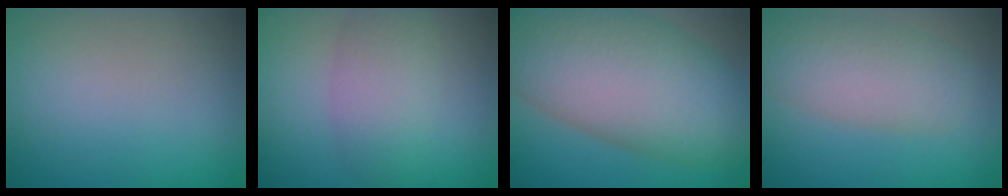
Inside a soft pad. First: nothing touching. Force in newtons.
{"total": 4.0, "press": 4.0, "slide": 0.1}
{"total": 12.6, "press": 12.6, "slide": 0.4}
{"total": 5.3, "press": 5.3, "slide": 0.2}